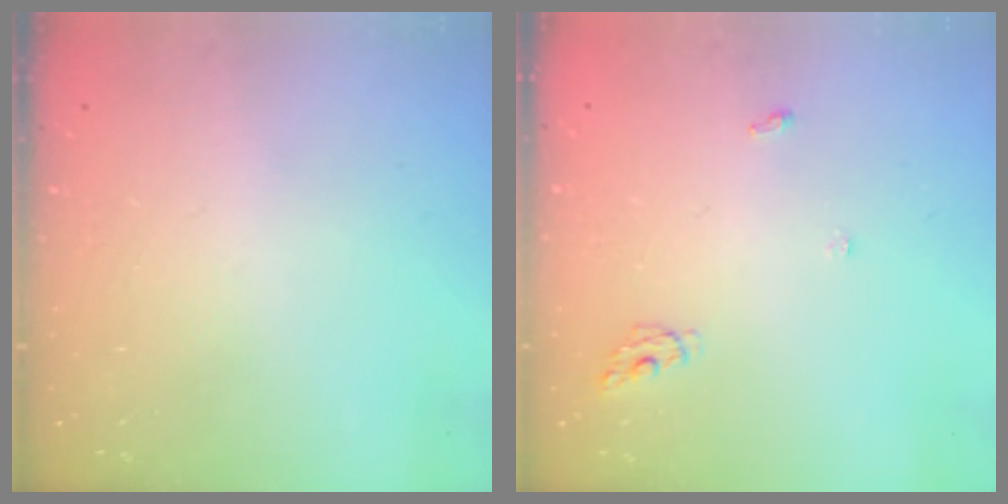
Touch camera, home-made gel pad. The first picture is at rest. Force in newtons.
{"total": 4.4, "press": 4.4, "slide": 0.3}